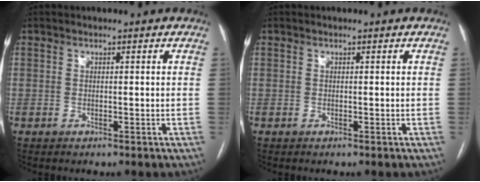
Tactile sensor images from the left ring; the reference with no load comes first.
{"total": 0.0}